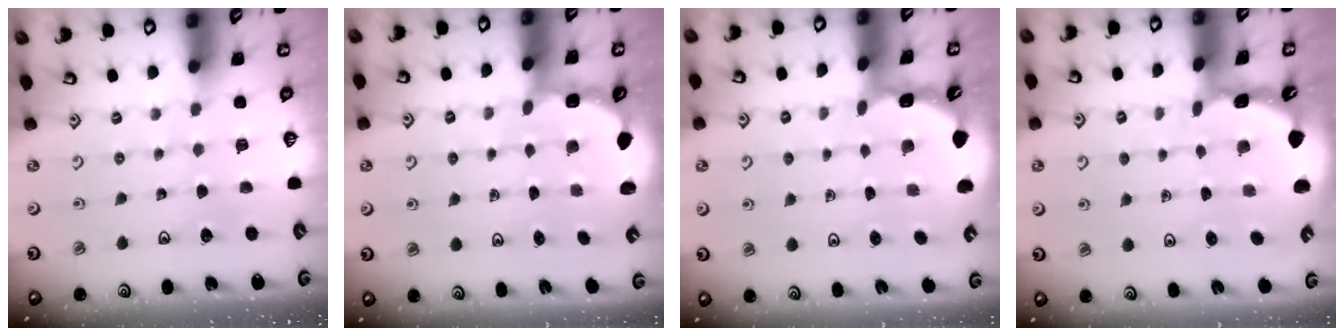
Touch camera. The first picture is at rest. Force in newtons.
{"total": 2.9, "press": 2.4, "slide": 1.8}
{"total": 2.2, "press": 2.2, "slide": 0.1}
{"total": 1.6, "press": 1.5, "slide": 0.3}